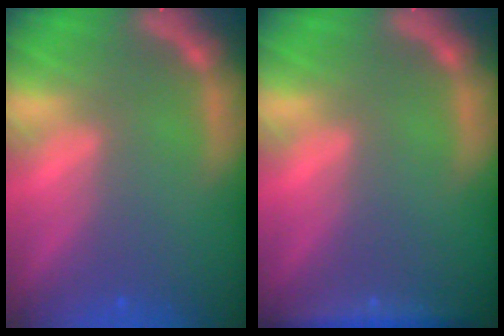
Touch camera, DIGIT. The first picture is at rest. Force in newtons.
{"total": 2.9}